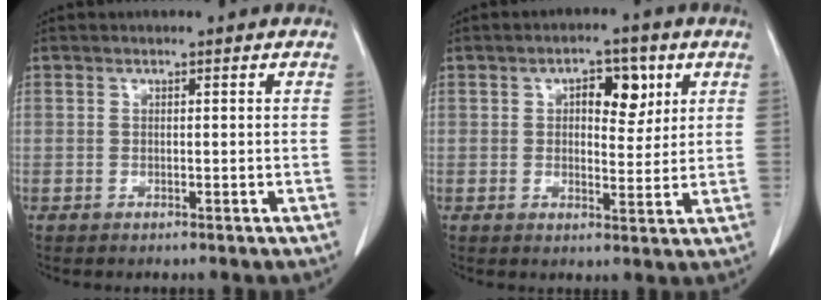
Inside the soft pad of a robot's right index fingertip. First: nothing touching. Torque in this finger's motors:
{"motor_torque": [0.22, 0.20, 0.13, 0.03]}